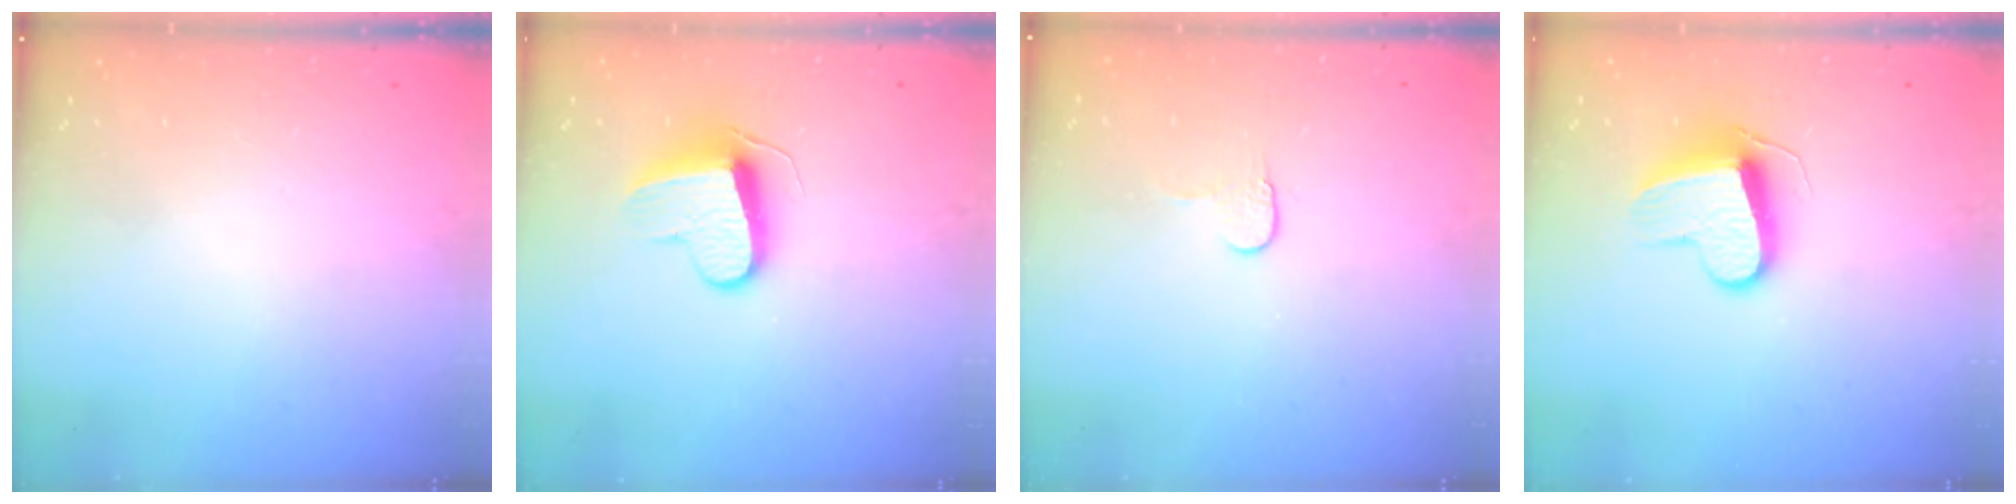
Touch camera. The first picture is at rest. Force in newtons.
{"total": 9.3, "press": 9.3, "slide": 0.5}
{"total": 5.0, "press": 4.9, "slide": 0.4}
{"total": 9.9, "press": 9.9, "slide": 0.6}